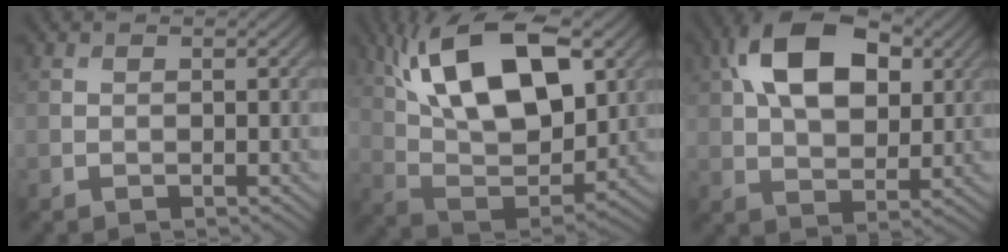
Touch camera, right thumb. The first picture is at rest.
{"total": 17.1, "force": [7.0, 7.9, 13.4], "torque": [-0.266, 0.018, 0.119]}
{"total": 13.4, "force": [4.4, 7.9, 9.9], "torque": [-0.192, 0.023, 0.072]}